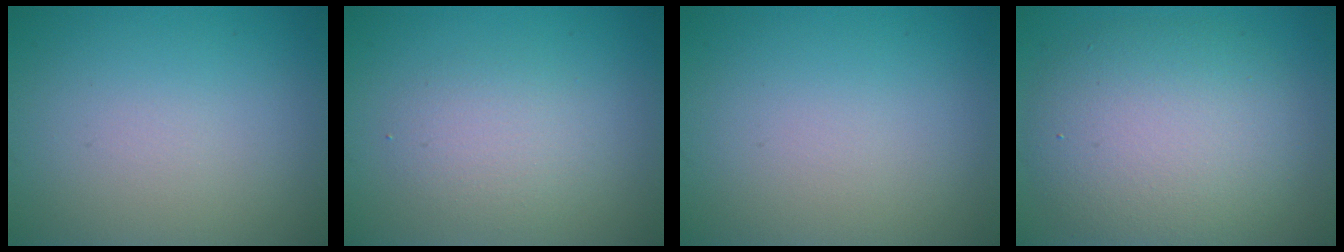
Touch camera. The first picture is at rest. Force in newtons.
{"total": 2.5, "press": 2.5, "slide": 0.1}
{"total": 0.0}
{"total": 7.8, "press": 7.7, "slide": 0.5}